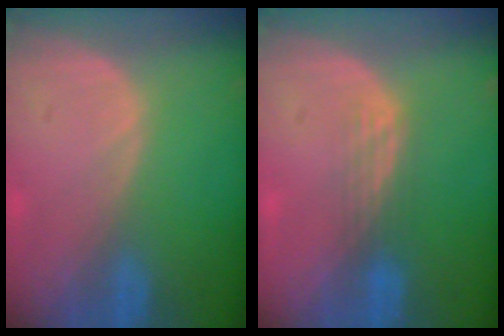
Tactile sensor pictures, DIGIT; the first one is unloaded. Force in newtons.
{"total": 3.0, "press": 2.6, "slide": 1.4}